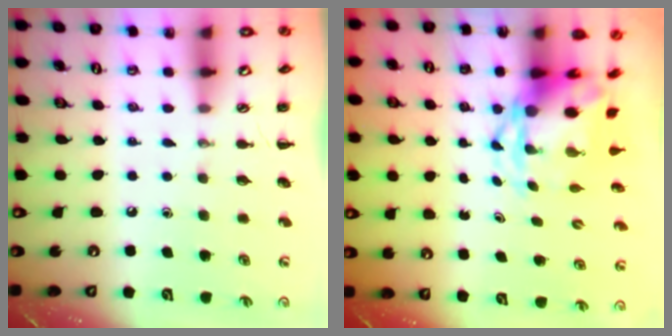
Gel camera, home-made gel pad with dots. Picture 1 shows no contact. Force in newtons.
{"total": 4.7, "press": 4.5, "slide": 1.2}